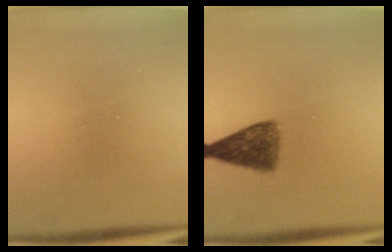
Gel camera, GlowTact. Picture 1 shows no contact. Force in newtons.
{"total": 6.3}